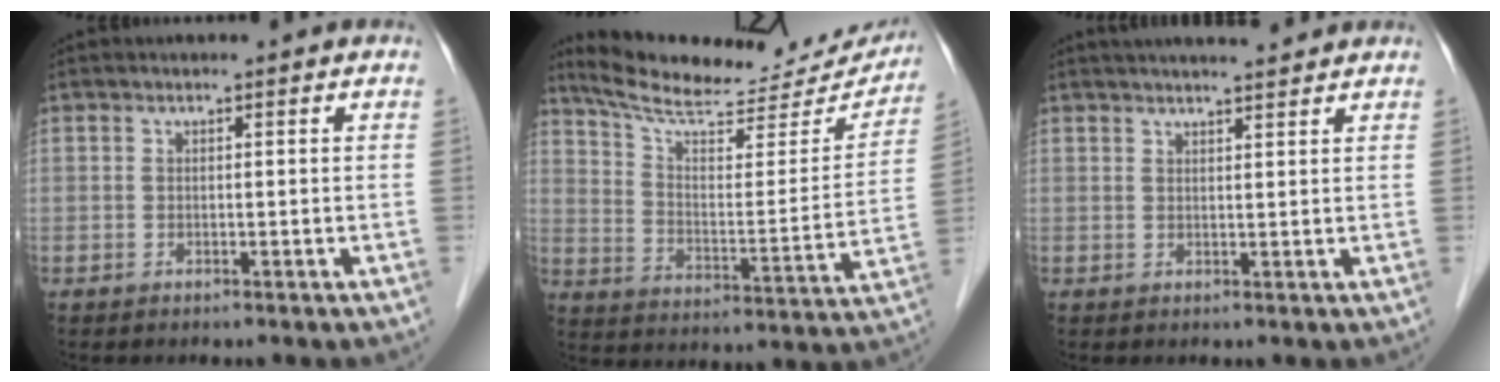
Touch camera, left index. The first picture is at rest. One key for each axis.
{"total": 24.1, "fx": 22.1, "fy": 5.3, "fz": 8.0, "tx": -0.120, "ty": -0.031, "tz": 0.300}
{"total": 7.8, "fx": 7.0, "fy": 0.8, "fz": 3.4, "tx": -0.049, "ty": 0.024, "tz": 0.095}